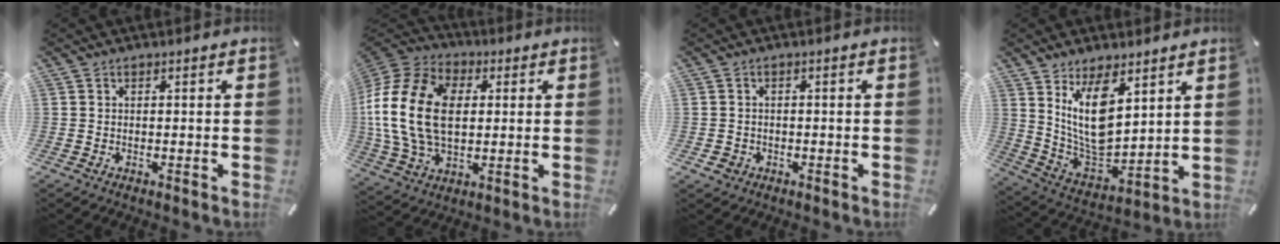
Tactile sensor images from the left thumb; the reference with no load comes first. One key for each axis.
{"total": 20.6, "fx": 1.0, "fy": 14.4, "fz": 14.7, "tx": -0.326, "ty": 0.013, "tz": 0.010}
{"total": 2.0, "fx": -0.9, "fy": 1.7, "fz": 0.5, "tx": -0.008, "ty": 0.005, "tz": -0.020}
{"total": 13.6, "fx": 7.3, "fy": 7.0, "fz": 9.1, "tx": -0.199, "ty": -0.047, "tz": 0.133}